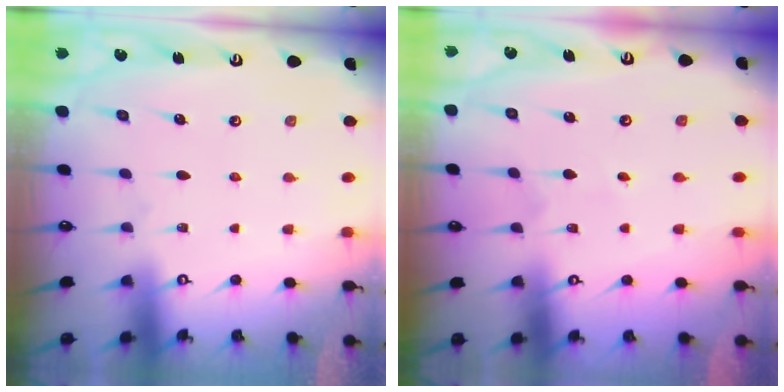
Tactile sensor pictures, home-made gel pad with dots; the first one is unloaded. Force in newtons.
{"total": 1.7, "press": 1.7, "slide": 0.1}